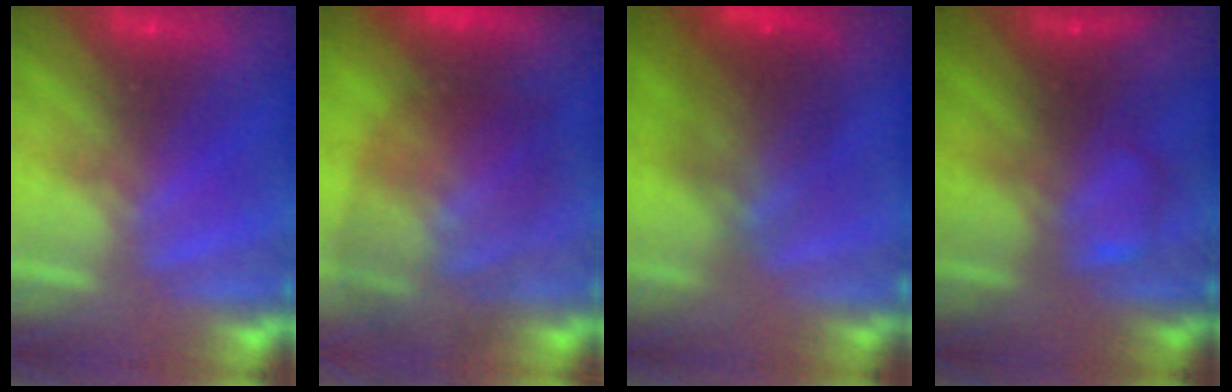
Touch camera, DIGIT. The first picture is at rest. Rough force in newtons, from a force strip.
{"total": 11.1}
{"total": 9.3}
{"total": 2.3}